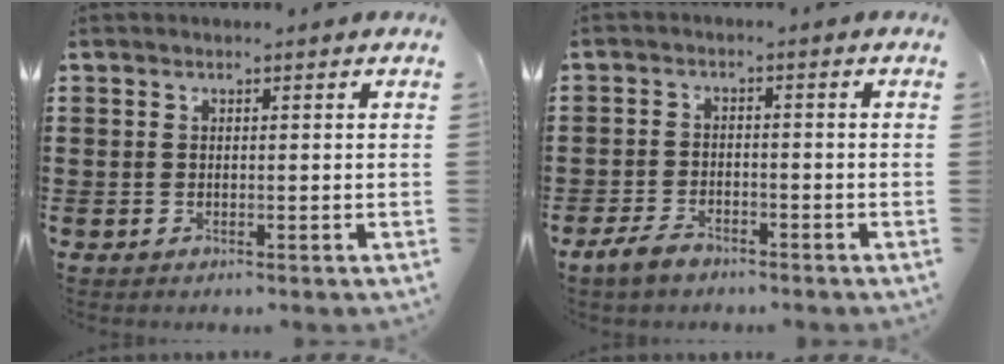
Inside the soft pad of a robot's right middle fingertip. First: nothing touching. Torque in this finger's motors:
{"motor_torque": [1.53, -0.11, 0.38, 0.03]}